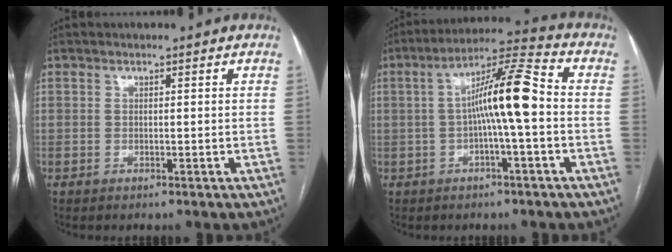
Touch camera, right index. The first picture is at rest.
{"total": 10.5, "force": [-0.6, 0.4, 10.5], "torque": [-0.182, 0.026, -0.015]}